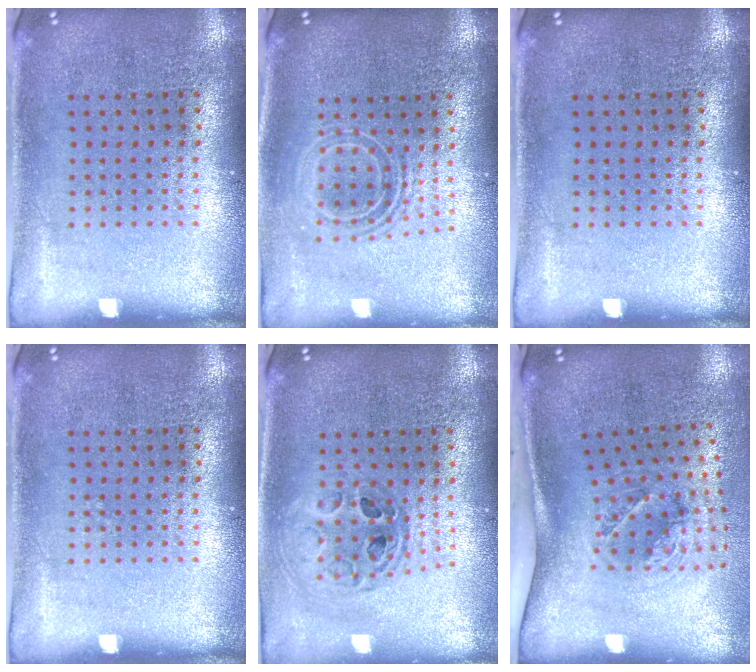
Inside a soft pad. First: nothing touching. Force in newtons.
{"total": 1.7, "press": 1.3, "slide": 1.1}
{"total": 0.0}
{"total": 0.0}
{"total": 0.8, "press": 0.7, "slide": 0.2}
{"total": 1.8, "press": 1.3, "slide": 1.3}